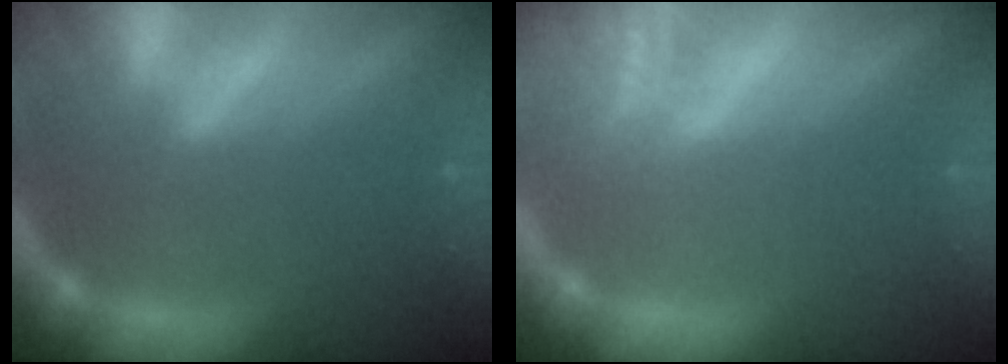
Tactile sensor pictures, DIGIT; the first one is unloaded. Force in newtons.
{"total": 3.0}